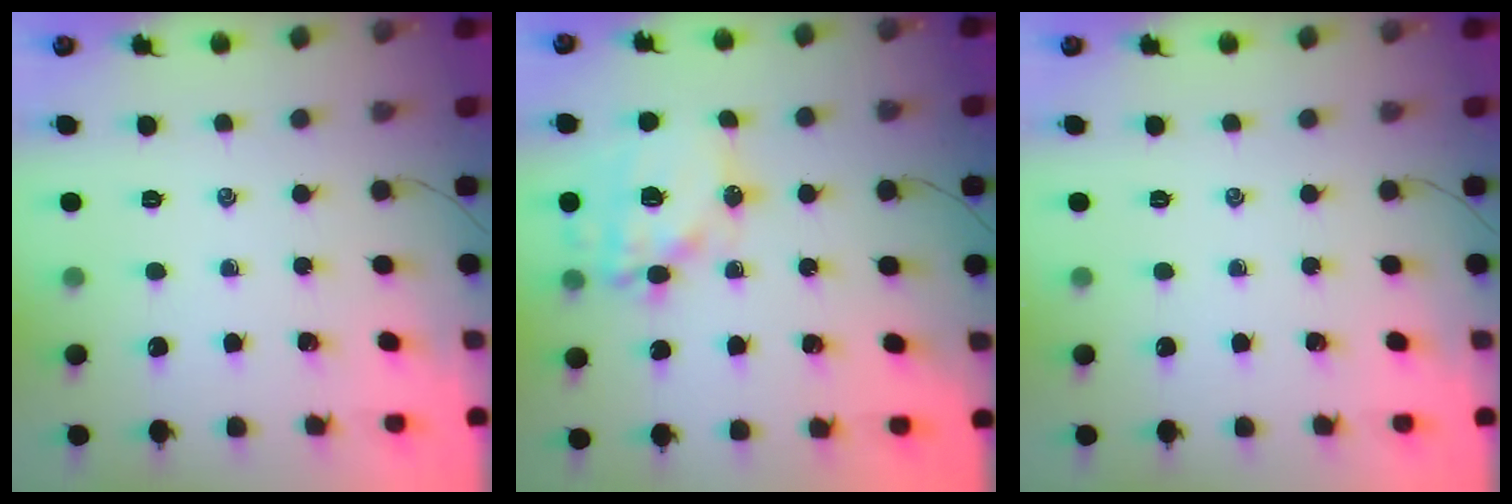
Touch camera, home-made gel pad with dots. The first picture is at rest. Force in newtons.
{"total": 15.5, "press": 15.2, "slide": 3.0}
{"total": 0.0}